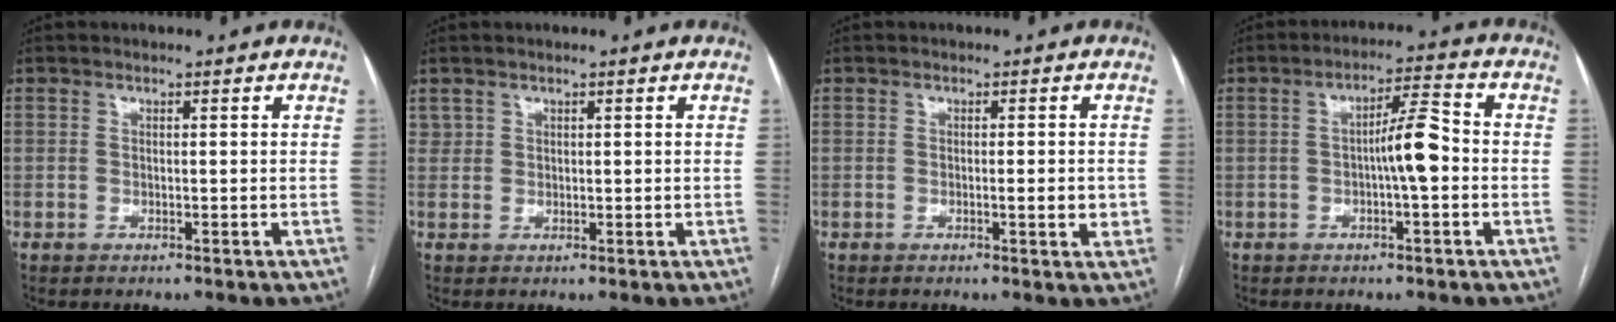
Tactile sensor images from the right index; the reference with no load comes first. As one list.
[{"total": 1.4, "force": [1.0, 1.0, 0.2], "torque": [0.005, 0.001, 0.017]}, {"total": 2.7, "force": [-0.3, 0.5, 2.6], "torque": [-0.038, -0.003, -0.005]}, {"total": 6.2, "force": [-0.8, 0.7, 6.1], "torque": [-0.101, 0.016, -0.014]}]